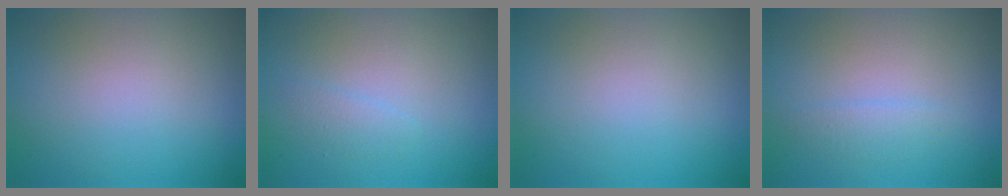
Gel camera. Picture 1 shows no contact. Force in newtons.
{"total": 1.0, "press": 1.0, "slide": 0.0}
{"total": 0.0}
{"total": 1.2, "press": 1.2, "slide": 0.1}